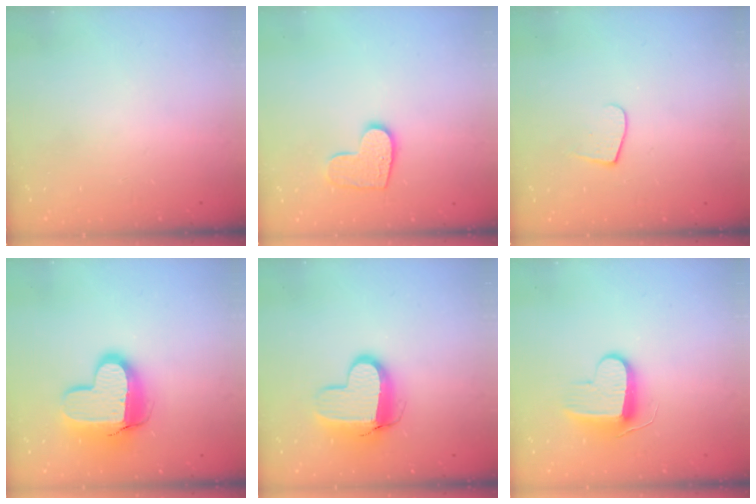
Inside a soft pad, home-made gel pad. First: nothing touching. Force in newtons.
{"total": 9.8, "press": 9.8, "slide": 0.3}
{"total": 5.8, "press": 5.8, "slide": 0.7}
{"total": 14.6, "press": 14.5, "slide": 1.1}
{"total": 11.6, "press": 11.6, "slide": 0.6}
{"total": 9.3, "press": 9.3, "slide": 0.4}